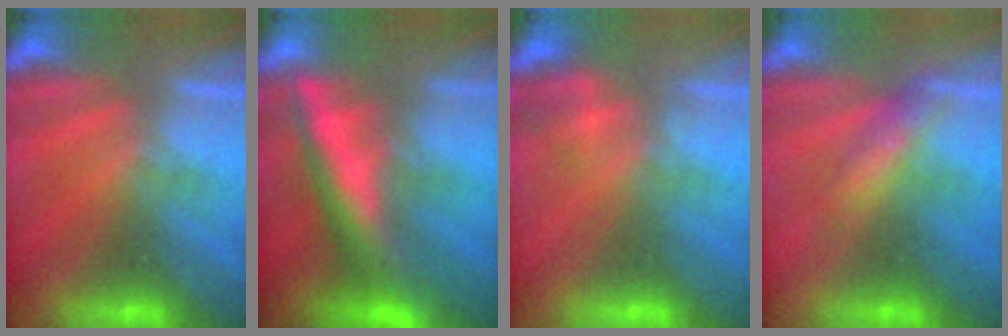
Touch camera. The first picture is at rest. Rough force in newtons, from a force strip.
{"total": 8.5}
{"total": 2.3}
{"total": 2.7}